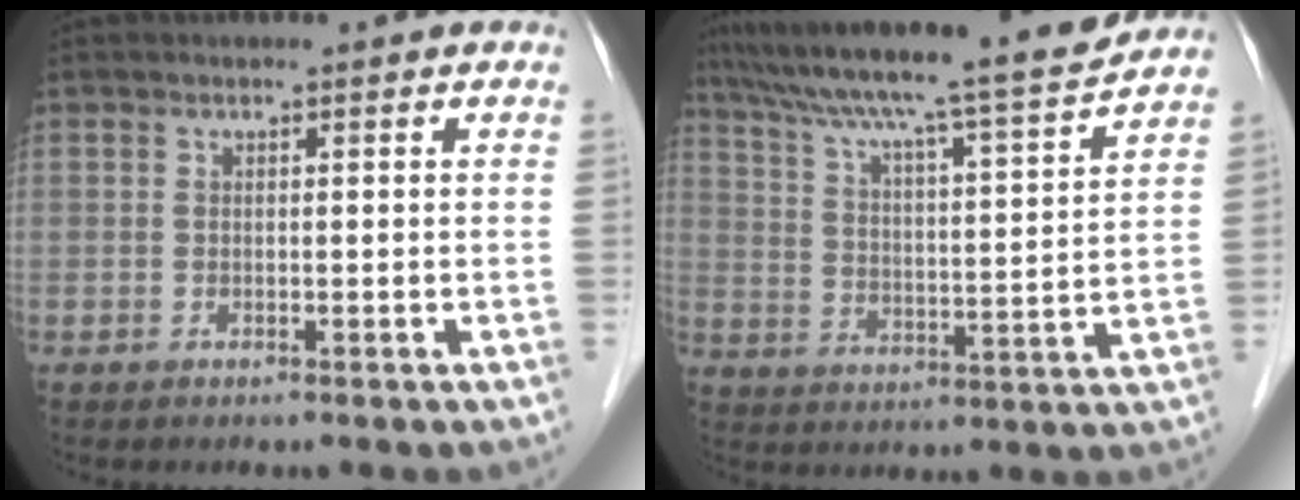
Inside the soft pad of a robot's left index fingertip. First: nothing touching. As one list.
[{"total": 19.5, "force": [17.1, -0.1, 9.3], "torque": [-0.155, -0.009, 0.255]}]